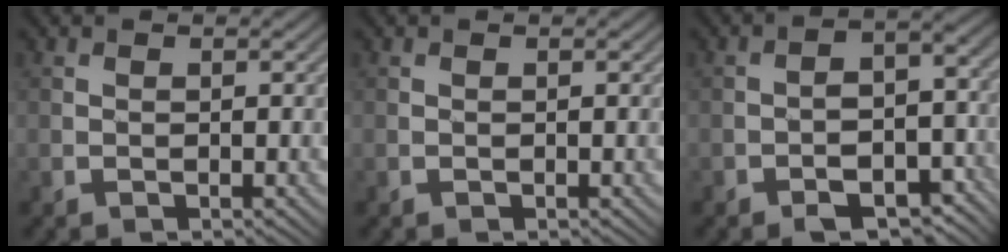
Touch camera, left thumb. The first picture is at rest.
{"total": 0.0}
{"total": 8.6, "force": [-4.8, 4.6, 5.4], "torque": [-0.077, -0.022, -0.074]}